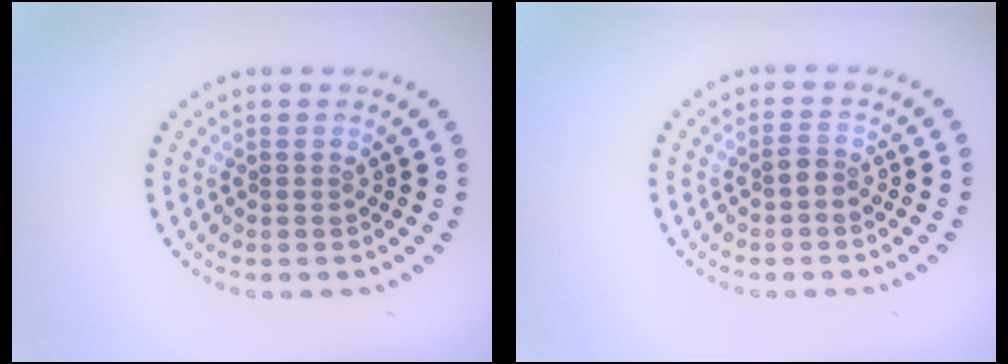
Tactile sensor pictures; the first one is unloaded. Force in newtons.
{"total": 1.1, "press": 0.9, "slide": 0.5}